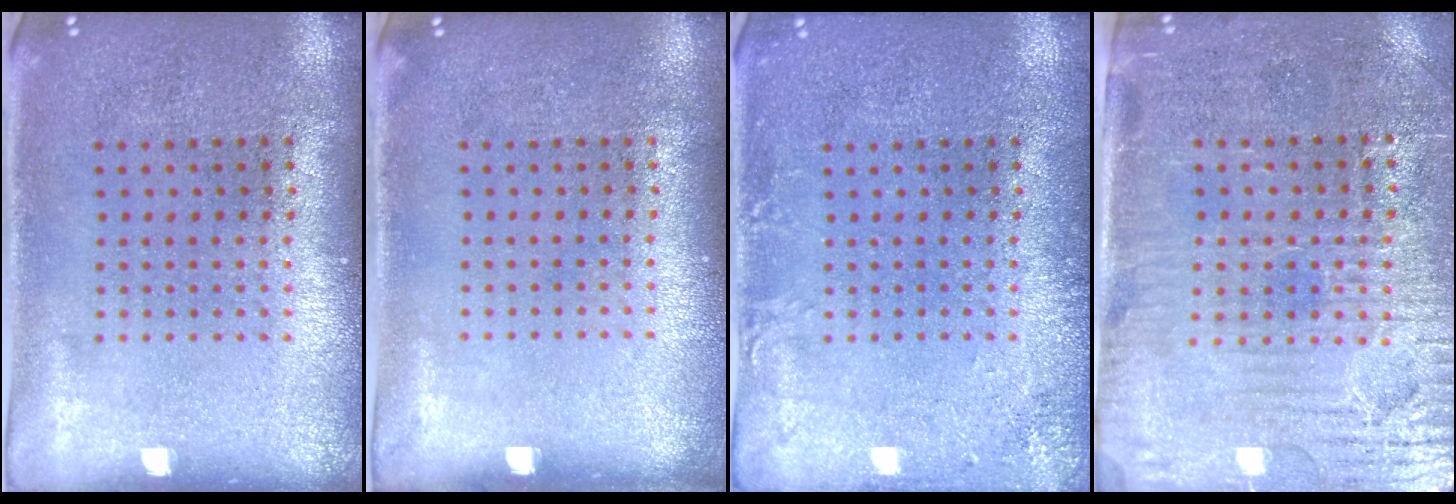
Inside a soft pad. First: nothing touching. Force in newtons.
{"total": 0.0}
{"total": 1.9, "press": 1.9, "slide": 0.2}
{"total": 3.9, "press": 3.4, "slide": 1.8}